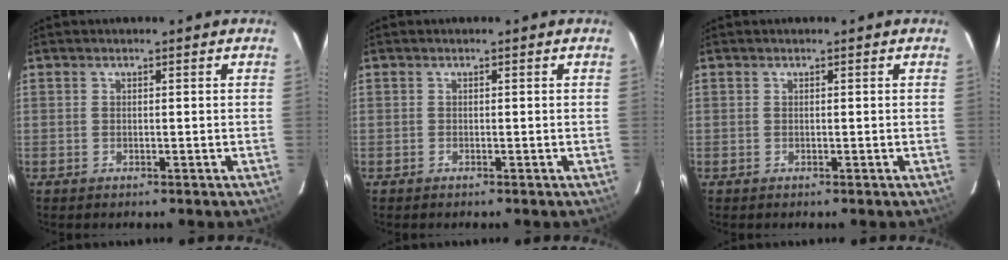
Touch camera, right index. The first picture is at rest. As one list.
[{"total": 0.0}, {"total": 0.0}]